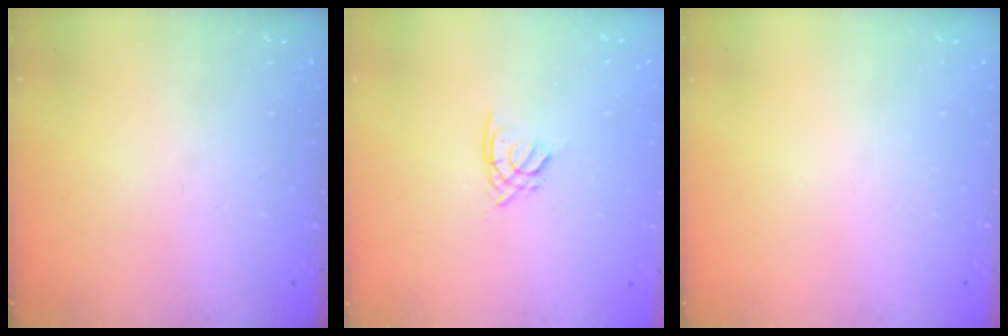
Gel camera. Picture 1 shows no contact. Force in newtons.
{"total": 1.9, "press": 1.8, "slide": 0.5}
{"total": 0.0}